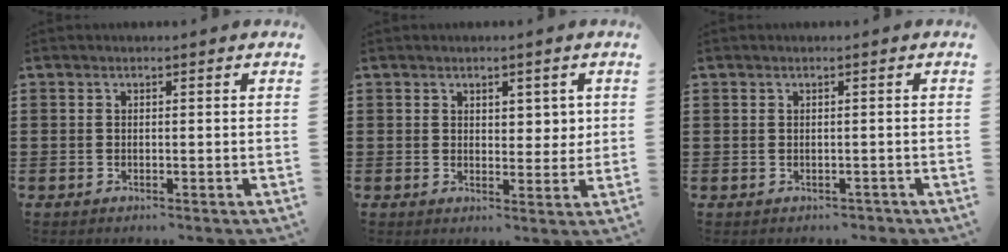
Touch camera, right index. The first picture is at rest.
{"total": 3.0, "force": [1.6, 1.9, 1.7], "torque": [-0.013, 0.000, 0.023]}
{"total": 0.9, "force": [-0.4, 0.9, 0.1], "torque": [-0.005, 0.002, -0.009]}